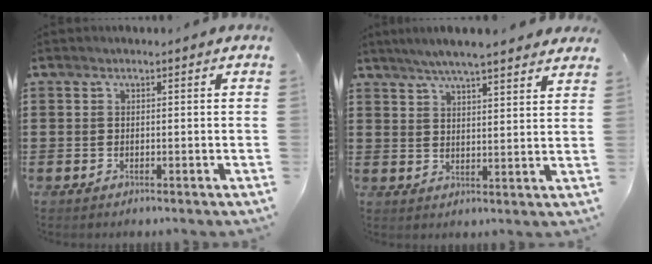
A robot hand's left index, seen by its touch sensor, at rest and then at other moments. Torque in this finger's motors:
{"motor_torque": [1.48, -0.66, 0.72, 0.21]}